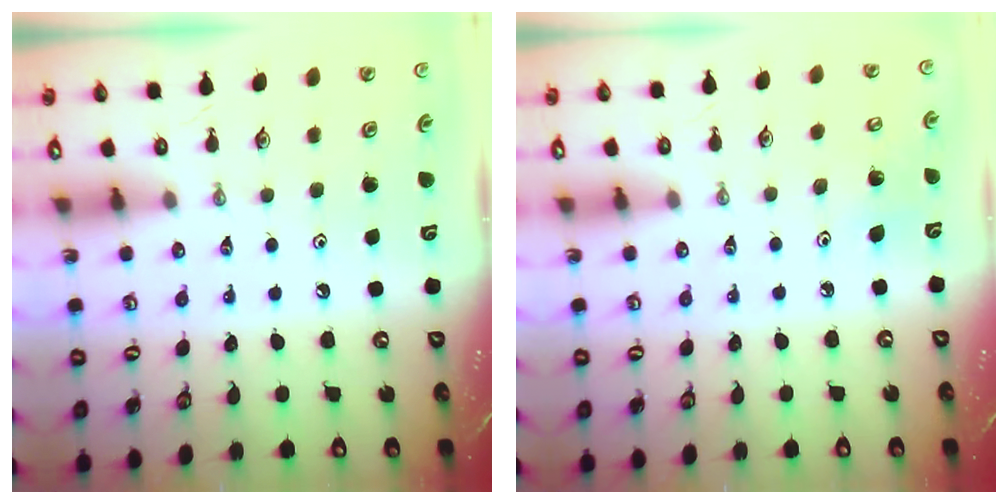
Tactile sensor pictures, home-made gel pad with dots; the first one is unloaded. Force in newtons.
{"total": 4.6, "press": 4.5, "slide": 1.0}